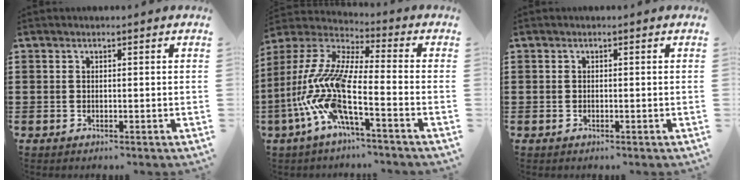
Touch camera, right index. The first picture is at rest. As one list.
[{"total": 12.2, "force": [-6.2, 2.5, 10.2], "torque": [-0.255, -0.035, -0.140]}, {"total": 0.0}]